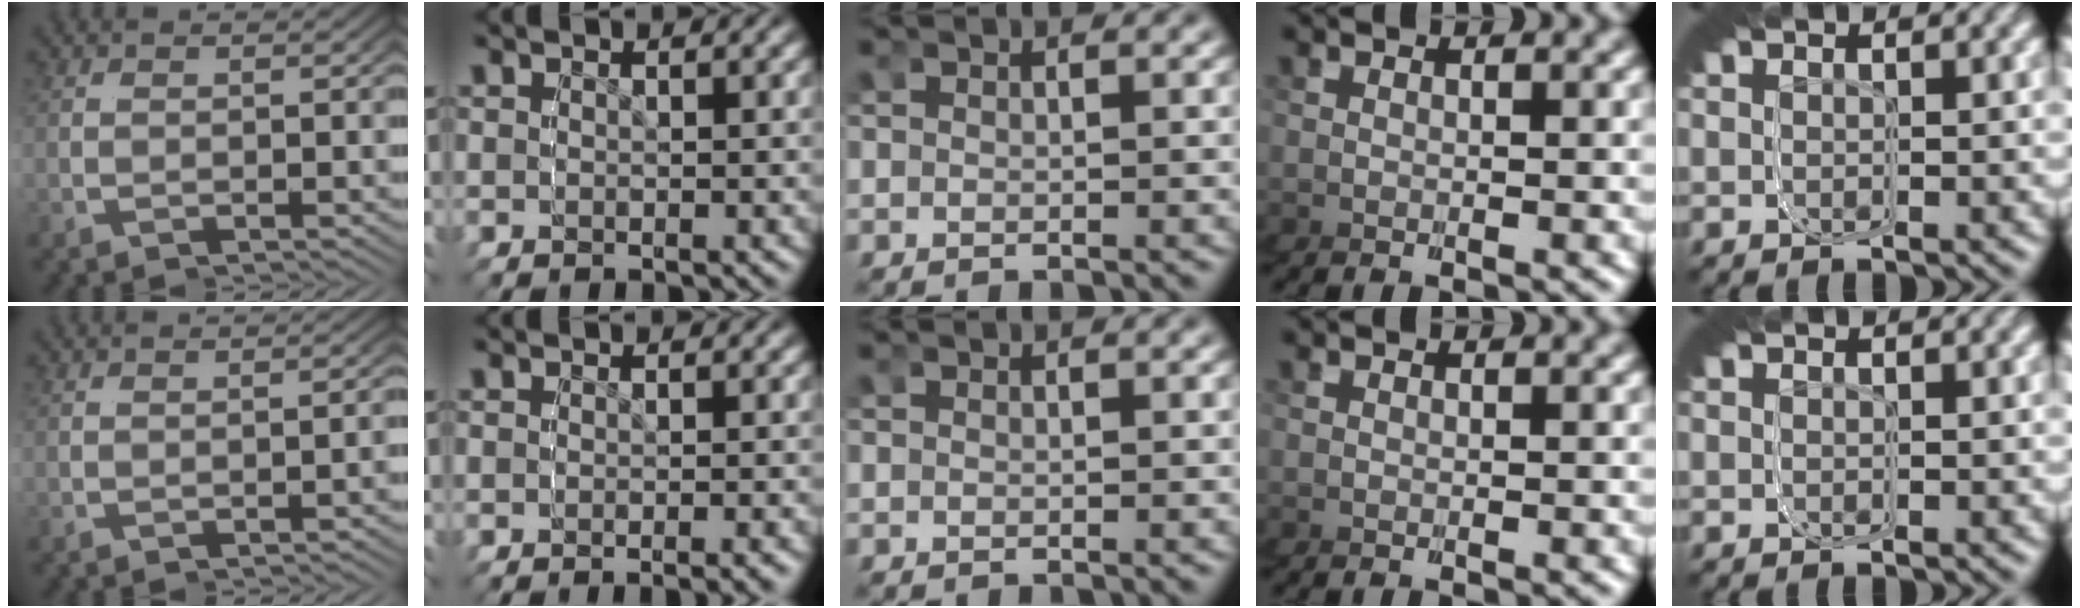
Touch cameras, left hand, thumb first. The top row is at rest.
{"thumb": {"total": 0.8, "force": [-0.1, -0.7, -0.2], "torque": [-0.003, 0.004, -0.004]}, "index": {"total": 1.8, "force": [-0.6, -1.6, -0.3], "torque": [0.004, 0.009, -0.011]}}